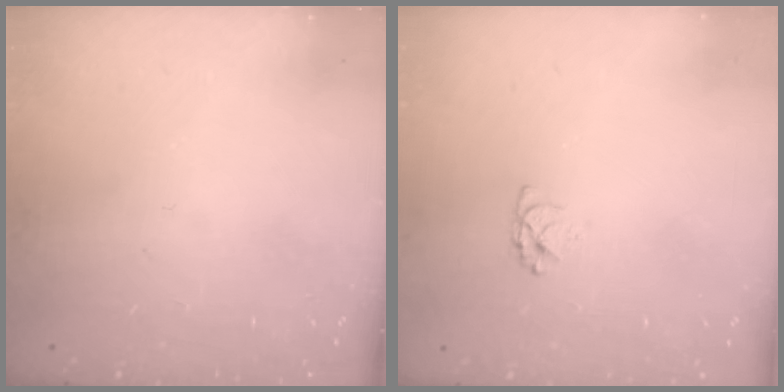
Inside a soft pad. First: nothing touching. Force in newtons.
{"total": 3.5, "press": 3.5, "slide": 0.4}